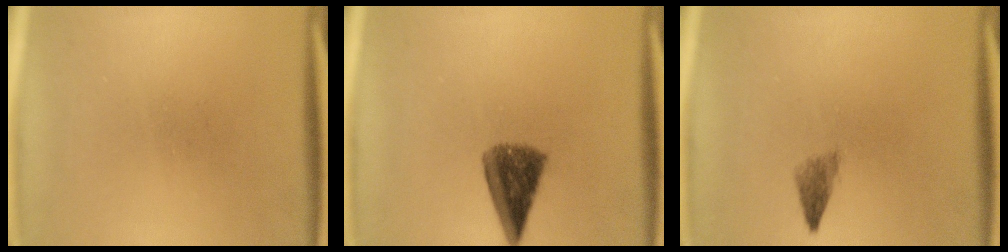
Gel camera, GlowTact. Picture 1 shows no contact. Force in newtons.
{"total": 7.3}
{"total": 1.9}